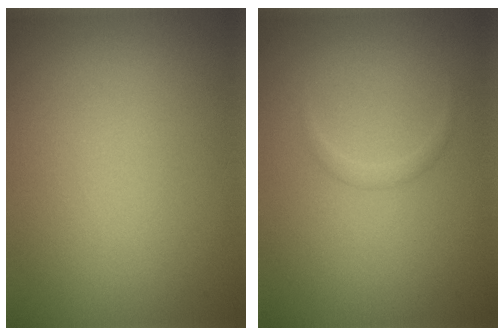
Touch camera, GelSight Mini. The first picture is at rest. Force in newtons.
{"total": 0.7, "press": 0.7, "slide": 0.0}